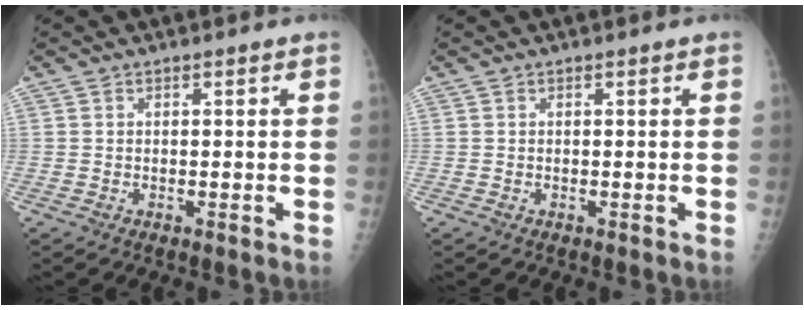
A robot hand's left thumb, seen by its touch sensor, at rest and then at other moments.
{"total": 0.0}